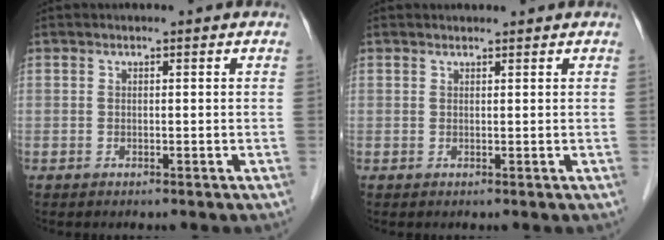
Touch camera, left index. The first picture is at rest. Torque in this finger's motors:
{"motor_torque": [0.29, -0.18, 0.02, -0.01]}